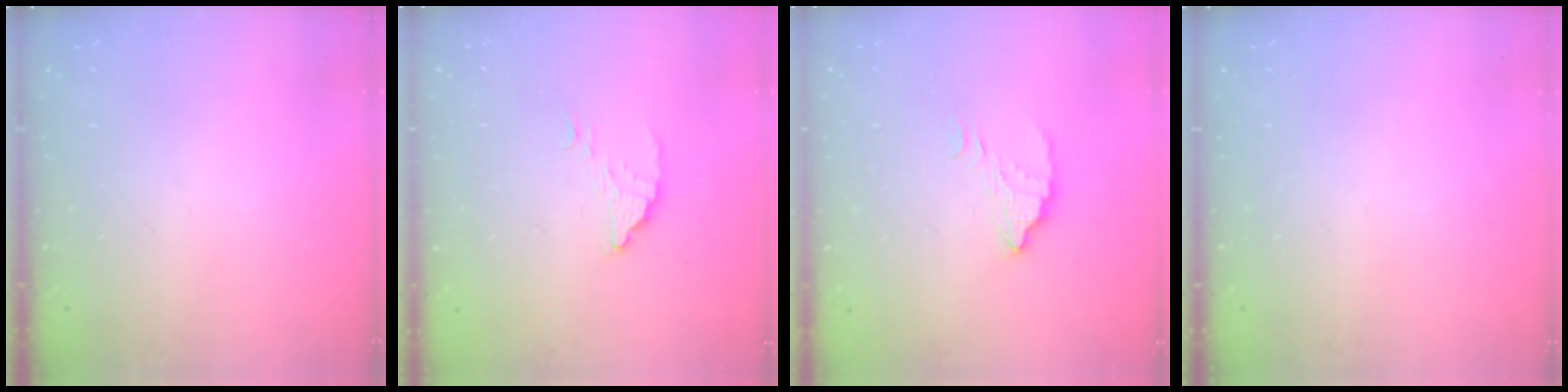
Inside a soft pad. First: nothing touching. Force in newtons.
{"total": 2.2, "press": 2.2, "slide": 0.0}
{"total": 4.1, "press": 4.1, "slide": 0.1}
{"total": 0.0}